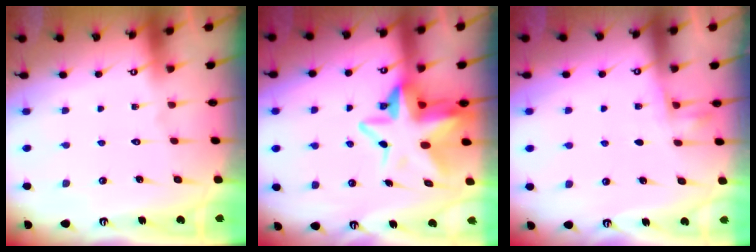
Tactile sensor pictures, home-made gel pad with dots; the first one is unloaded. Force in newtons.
{"total": 11.4, "press": 11.3, "slide": 1.6}
{"total": 3.7, "press": 3.5, "slide": 1.3}